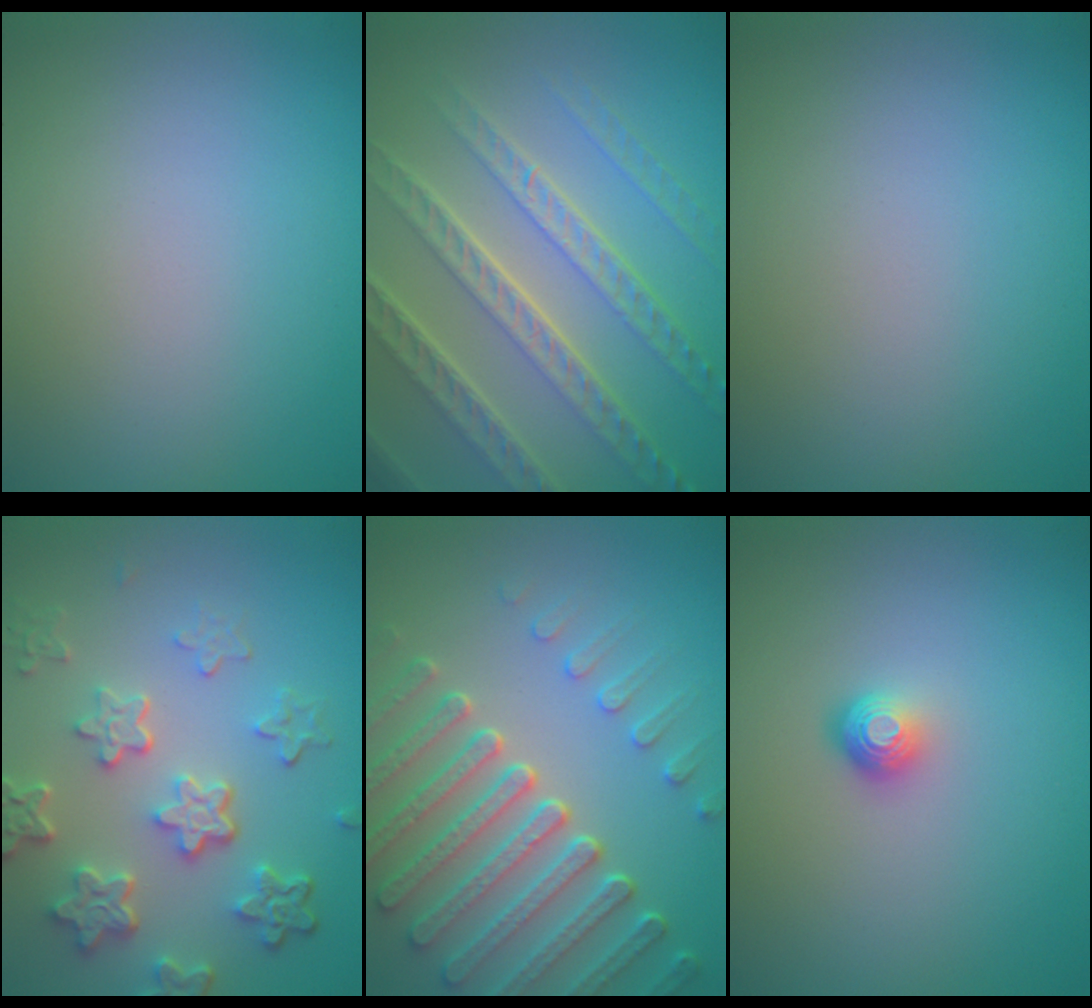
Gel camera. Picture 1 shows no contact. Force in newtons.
{"total": 7.6, "press": 5.3, "slide": 5.5}
{"total": 0.0}
{"total": 6.1, "press": 4.5, "slide": 4.1}
{"total": 7.6, "press": 5.6, "slide": 5.1}
{"total": 1.8, "press": 1.2, "slide": 1.4}